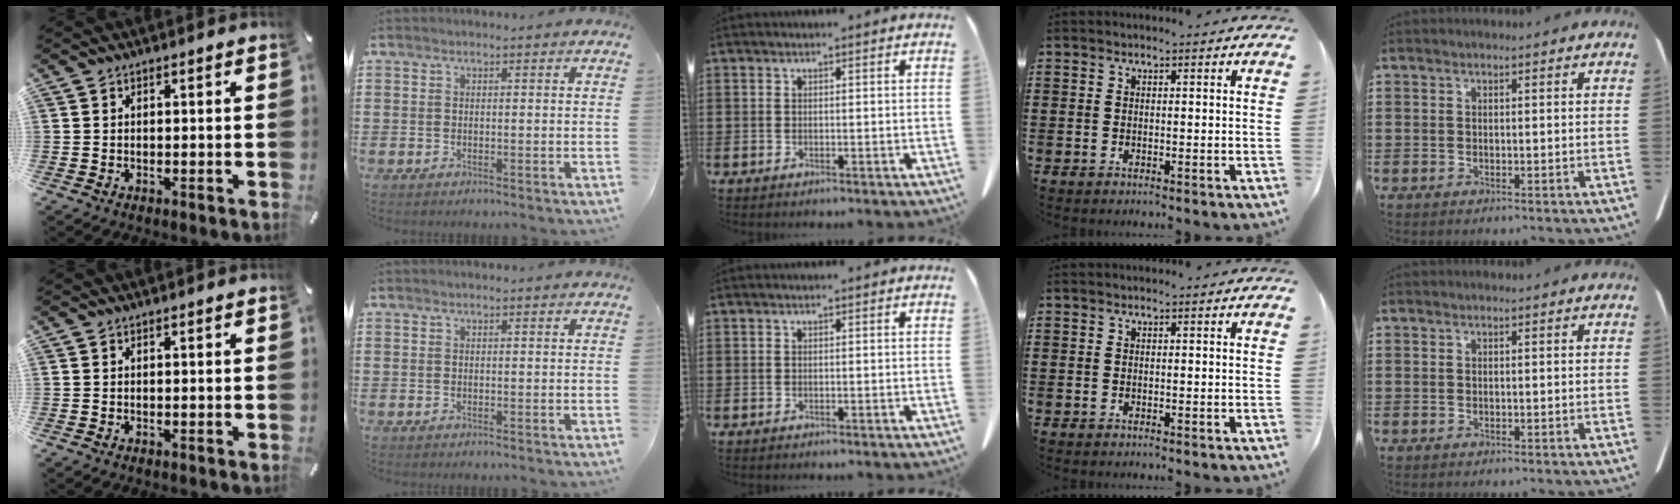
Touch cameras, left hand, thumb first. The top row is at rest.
{}